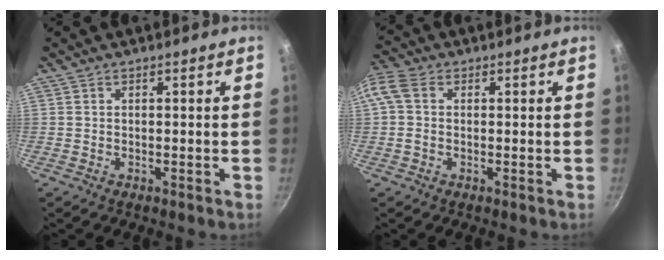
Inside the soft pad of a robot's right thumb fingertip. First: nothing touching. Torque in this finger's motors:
{"motor_torque": [0.52, 1.27, 0.50, -0.36, 0.19]}